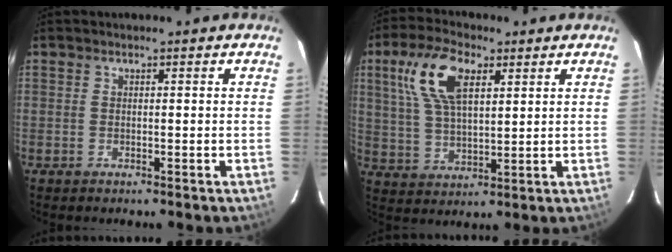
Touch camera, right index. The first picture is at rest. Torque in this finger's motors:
{"motor_torque": [0.51, 0.35, 0.44, 0.11]}